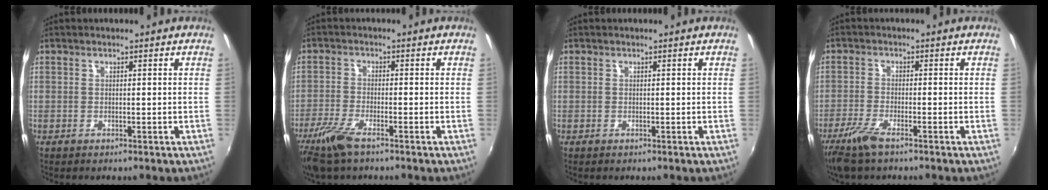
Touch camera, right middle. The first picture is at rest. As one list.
[{"total": 7.1, "force": [-4.9, 1.7, 4.8], "torque": [-0.121, -0.020, -0.100]}, {"total": 0.0}, {"total": 5.9, "force": [-4.2, 1.2, 4.0], "torque": [-0.101, -0.016, -0.085]}]